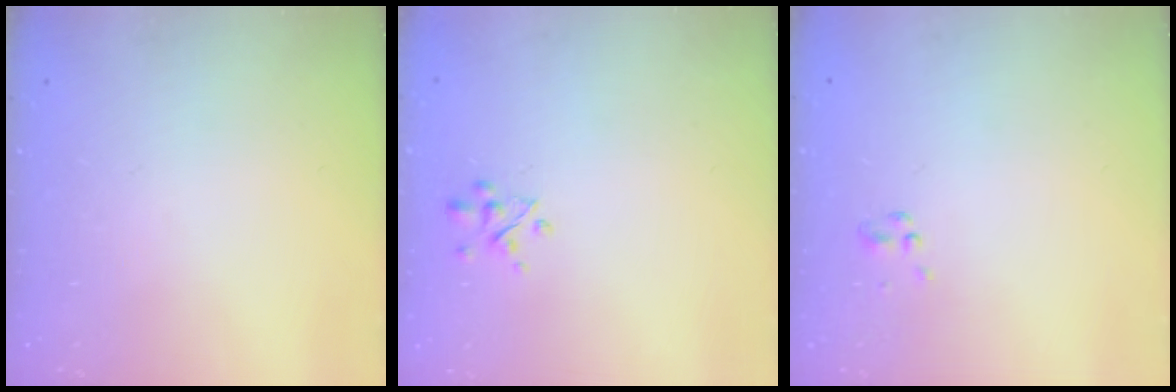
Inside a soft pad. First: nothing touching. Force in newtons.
{"total": 2.5, "press": 2.5, "slide": 0.5}
{"total": 0.5, "press": 0.5, "slide": 0.1}